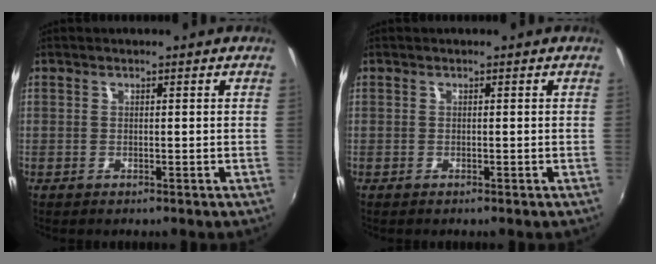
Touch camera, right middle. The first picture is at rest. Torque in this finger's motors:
{"motor_torque": [0.04, -0.04, -0.01, 0.01]}